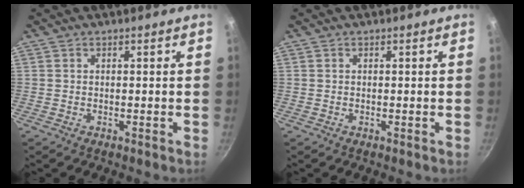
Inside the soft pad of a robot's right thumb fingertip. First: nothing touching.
{"total": 0.0}